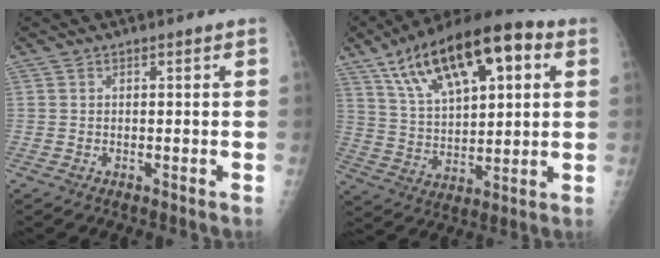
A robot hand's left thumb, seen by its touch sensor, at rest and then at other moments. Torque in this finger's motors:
{"motor_torque": [1.01, 1.03, 1.50, -1.27, 0.22]}